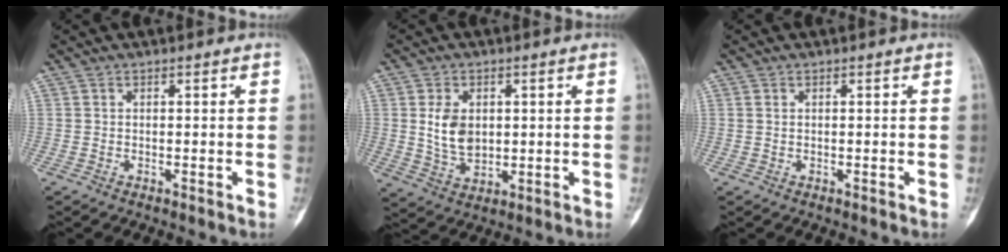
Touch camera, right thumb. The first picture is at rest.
{"total": 7.4, "force": [1.2, 5.1, 5.2], "torque": [-0.075, -0.010, 0.031]}
{"total": 0.5, "force": [0.2, 0.3, 0.3], "torque": [-0.005, 0.002, 0.003]}